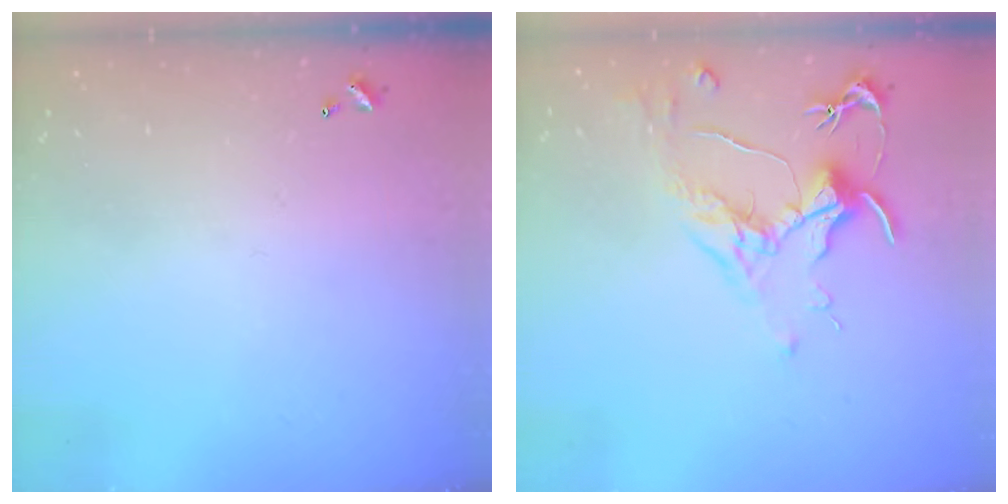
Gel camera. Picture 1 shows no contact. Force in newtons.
{"total": 1.8, "press": 1.6, "slide": 0.9}